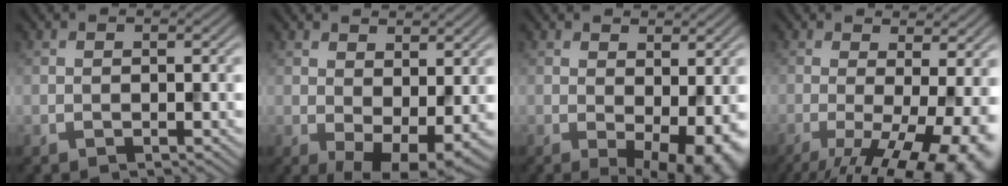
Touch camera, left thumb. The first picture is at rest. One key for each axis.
{"total": 6.2, "fx": 0.7, "fy": 3.3, "fz": 5.2, "tx": -0.087, "ty": -0.017, "tz": 0.023}
{"total": 6.3, "fx": -0.3, "fy": 2.6, "fz": 5.8, "tx": -0.084, "ty": -0.013, "tz": 0.009}
{"total": 13.9, "fx": -4.0, "fy": 4.6, "fz": 12.5, "tx": -0.163, "ty": -0.017, "tz": -0.040}